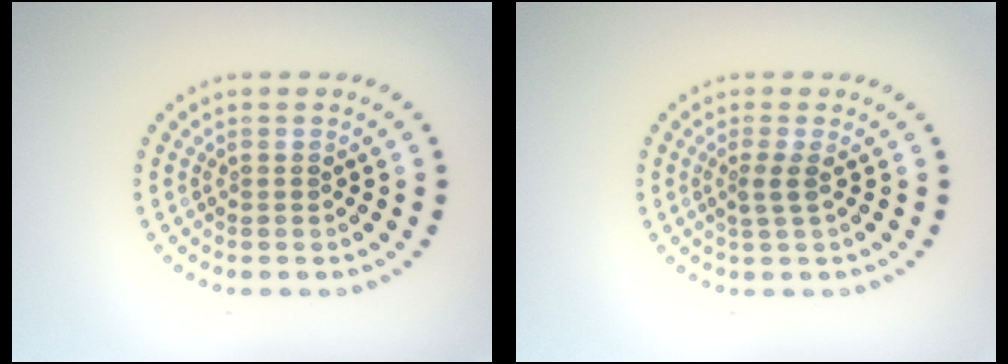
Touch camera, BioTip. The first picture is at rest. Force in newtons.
{"total": 1.4, "press": 0.9, "slide": 1.1}